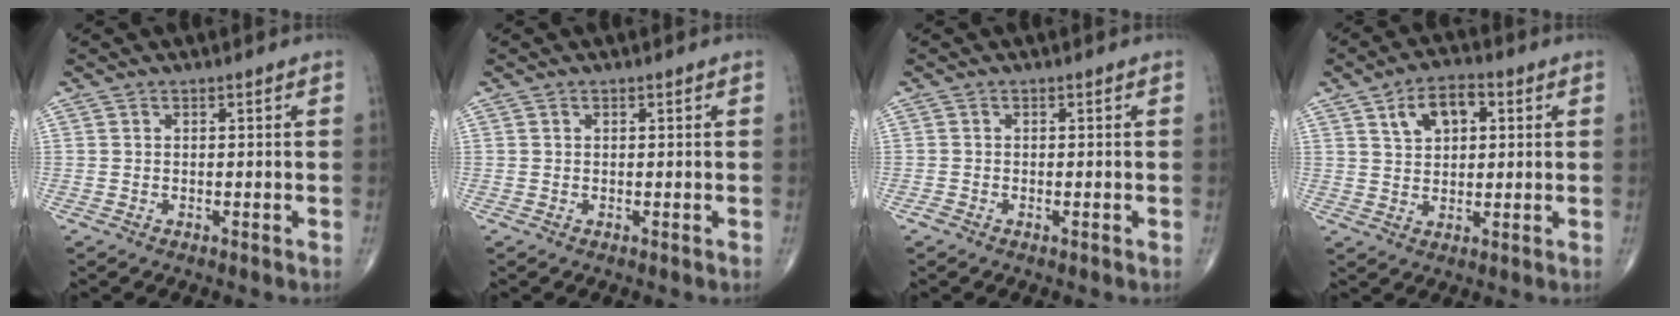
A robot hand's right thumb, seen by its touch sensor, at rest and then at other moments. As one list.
[{"total": 0.0}, {"total": 0.9, "force": [-0.5, 0.3, 0.6], "torque": [-0.011, 0.002, -0.010]}, {"total": 7.7, "force": [2.9, 4.6, 5.5], "torque": [-0.071, 0.002, 0.047]}]